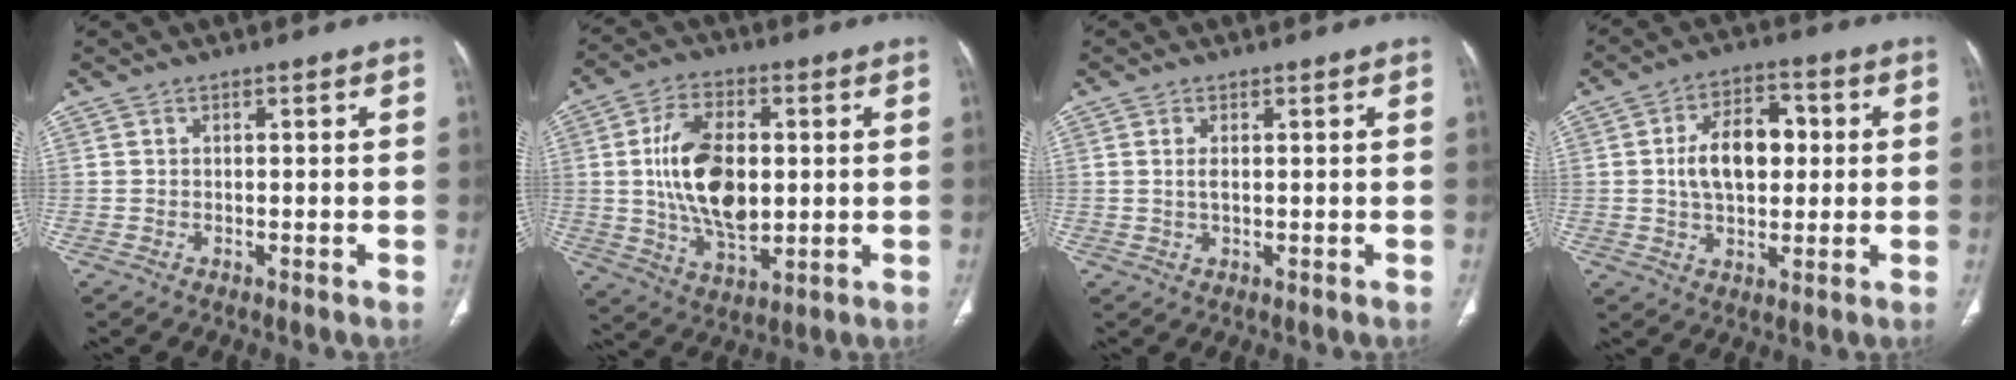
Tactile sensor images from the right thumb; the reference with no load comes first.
{"total": 15.8, "force": [1.2, 9.1, 12.9], "torque": [-0.219, -0.006, 0.026]}
{"total": 1.8, "force": [0.4, 0.8, 1.6], "torque": [-0.035, -0.002, 0.011]}
{"total": 11.9, "force": [1.1, 7.4, 9.3], "torque": [-0.132, 0.015, 0.018]}